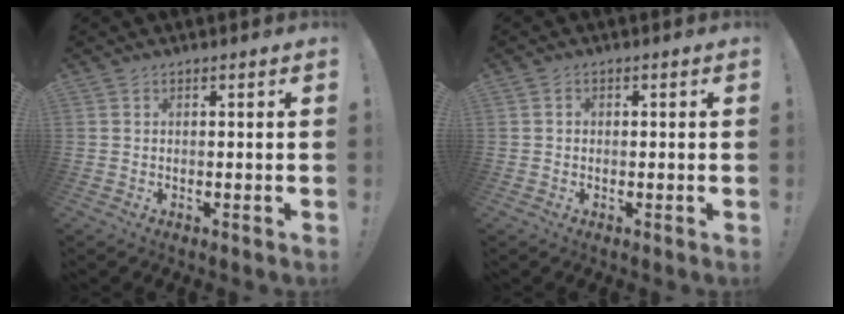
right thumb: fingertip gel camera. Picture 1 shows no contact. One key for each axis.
{"total": 0.9, "fx": -0.4, "fy": 0.8, "fz": 0.2, "tx": -0.004, "ty": 0.004, "tz": -0.008}